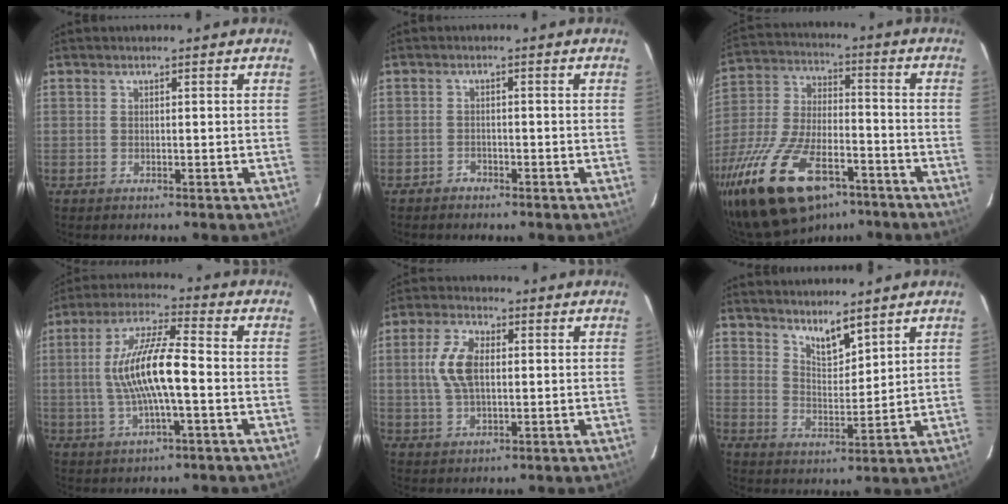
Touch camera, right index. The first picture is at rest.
{"total": 1.6, "force": [-1.3, 0.9, -0.1], "torque": [-0.003, 0.007, -0.024]}
{"total": 23.8, "force": [-14.9, 10.9, 15.0], "torque": [-0.310, -0.025, -0.254]}
{"total": 12.6, "force": [-1.3, 2.5, 12.3], "torque": [-0.238, 0.009, -0.027]}
{"total": 8.3, "force": [1.0, 4.5, 6.9], "torque": [-0.141, 0.012, 0.023]}
{"total": 6.0, "force": [4.9, 1.7, 3.0], "torque": [-0.046, -0.007, 0.089]}